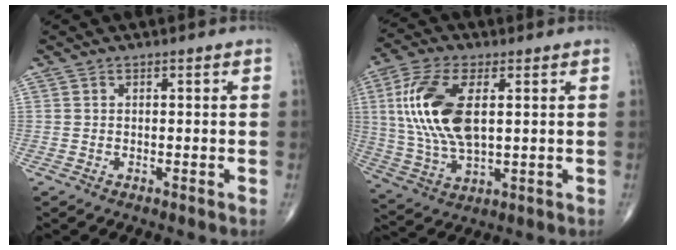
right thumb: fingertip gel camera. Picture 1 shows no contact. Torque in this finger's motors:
{"motor_torque": [-0.78, 2.21, 1.75, 0.76, 0.60]}